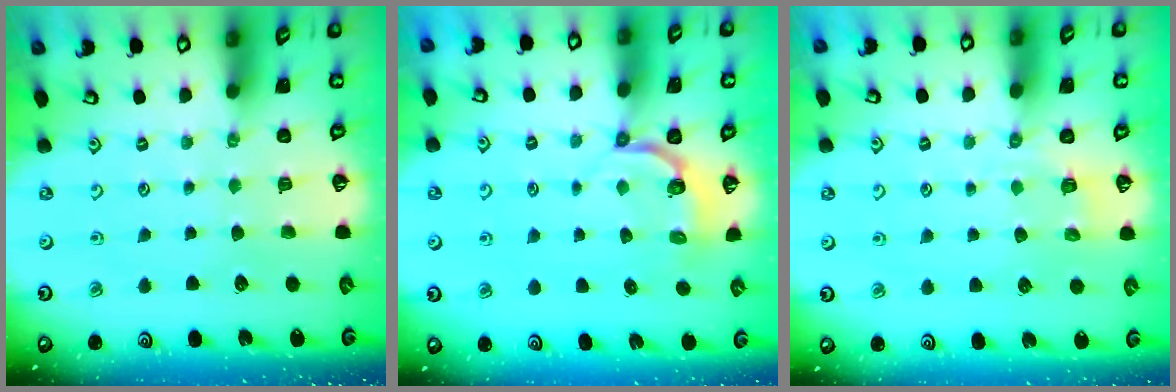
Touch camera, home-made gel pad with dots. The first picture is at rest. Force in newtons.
{"total": 3.4, "press": 2.3, "slide": 2.5}
{"total": 2.1, "press": 1.0, "slide": 1.9}